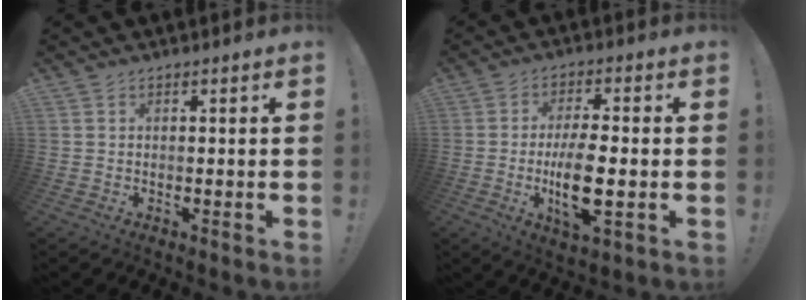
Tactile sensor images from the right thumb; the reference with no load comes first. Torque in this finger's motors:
{"motor_torque": [0.18, 0.66, 0.40, 0.30, 0.09]}